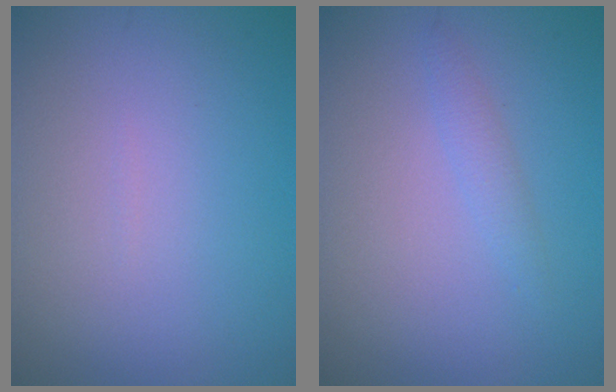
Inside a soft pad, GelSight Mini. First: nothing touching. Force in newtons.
{"total": 1.2, "press": 1.2, "slide": 0.0}